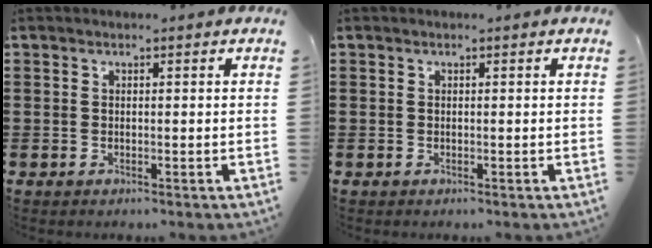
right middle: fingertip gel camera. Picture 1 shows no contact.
{"total": 0.0}